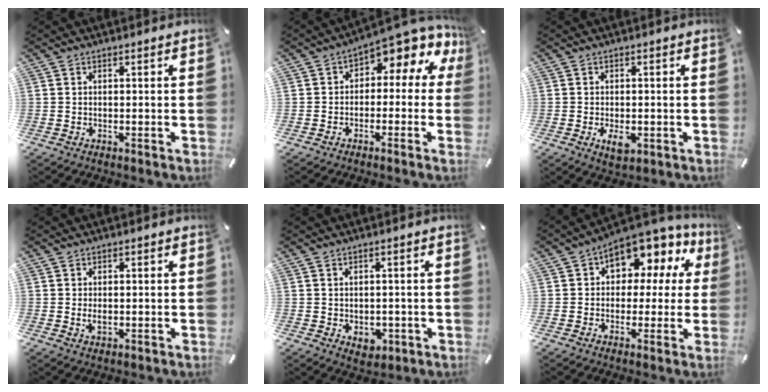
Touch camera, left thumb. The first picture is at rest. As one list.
[{"total": 6.0, "force": [3.5, 3.1, 3.8], "torque": [-0.054, -0.040, 0.057]}, {"total": 4.2, "force": [-1.1, 2.5, 3.1], "torque": [-0.064, -0.005, -0.023]}, {"total": 1.8, "force": [0.0, 1.2, 1.4], "torque": [-0.021, -0.002, -0.002]}, {"total": 3.3, "force": [-0.5, 2.9, 1.6], "torque": [-0.010, -0.001, -0.010]}, {"total": 9.5, "force": [5.3, 6.3, 4.7], "torque": [-0.070, -0.048, 0.096]}]